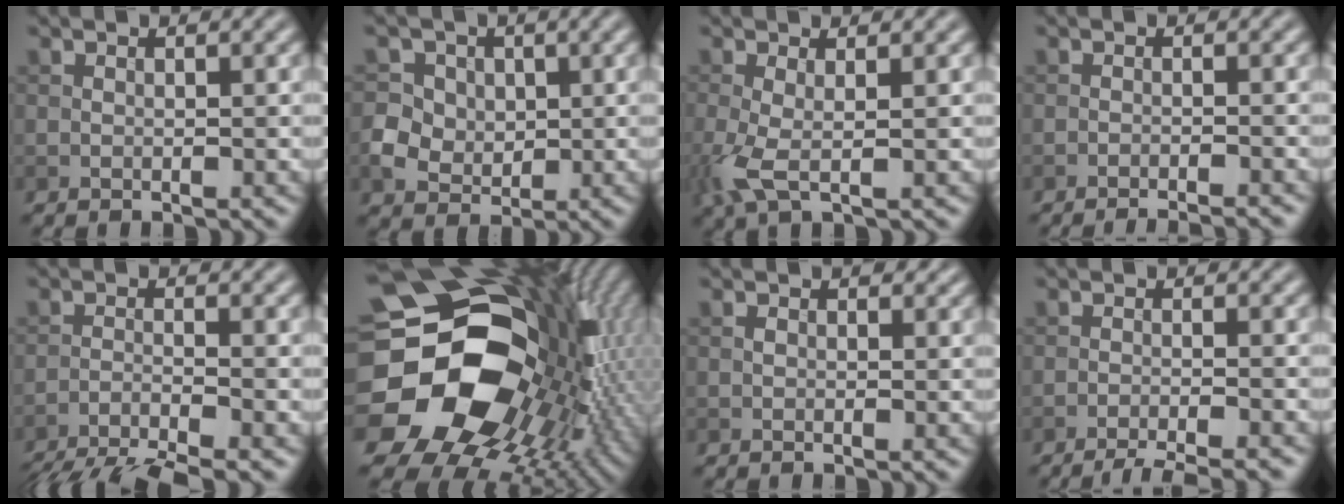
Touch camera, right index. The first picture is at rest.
{"total": 4.6, "force": [0.3, 4.2, 1.8], "torque": [-0.029, 0.009, 0.005]}
{"total": 3.3, "force": [-0.5, 1.0, 3.1], "torque": [-0.083, -0.009, -0.014]}
{"total": 3.7, "force": [-3.1, 0.5, 1.9], "torque": [-0.021, 0.004, -0.048]}
{"total": 8.4, "force": [-7.2, 1.4, 4.1], "torque": [-0.068, -0.023, -0.119]}
{"total": 22.2, "force": [-1.2, 17.3, 13.8], "torque": [-0.269, -0.030, -0.023]}
{"total": 0.8, "force": [0.2, 0.6, 0.5], "torque": [-0.008, -0.002, 0.002]}
{"total": 5.0, "force": [-4.2, 0.8, 2.5], "torque": [-0.036, -0.007, -0.068]}